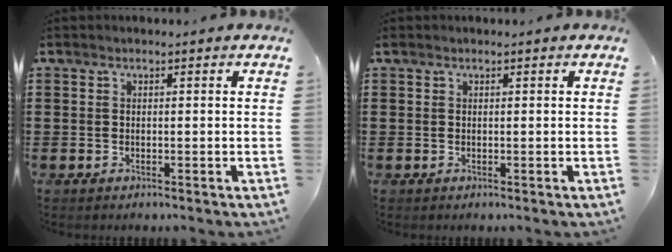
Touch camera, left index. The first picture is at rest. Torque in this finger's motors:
{"motor_torque": [0.16, -0.20, 0.01, 0.02]}